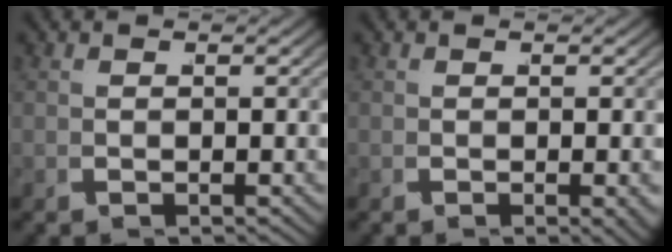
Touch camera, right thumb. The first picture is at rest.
{"total": 1.3, "force": [-0.4, 0.3, 1.2], "torque": [-0.014, -0.002, -0.005]}